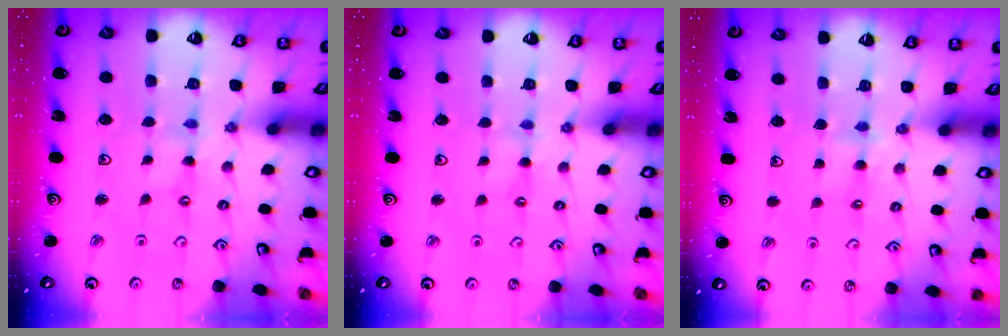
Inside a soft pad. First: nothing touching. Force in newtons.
{"total": 2.2, "press": 2.2, "slide": 0.3}
{"total": 3.8, "press": 3.7, "slide": 0.6}